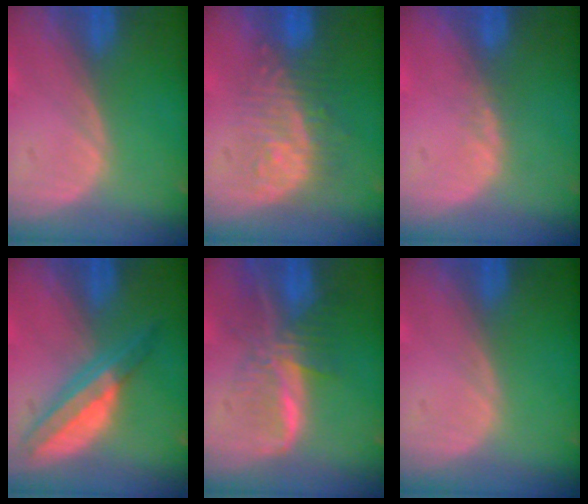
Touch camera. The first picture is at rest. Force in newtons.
{"total": 9.0, "press": 8.1, "slide": 3.9}
{"total": 1.3, "press": 1.1, "slide": 0.7}
{"total": 6.7, "press": 5.8, "slide": 3.3}
{"total": 8.3, "press": 6.9, "slide": 4.5}
{"total": 0.0}